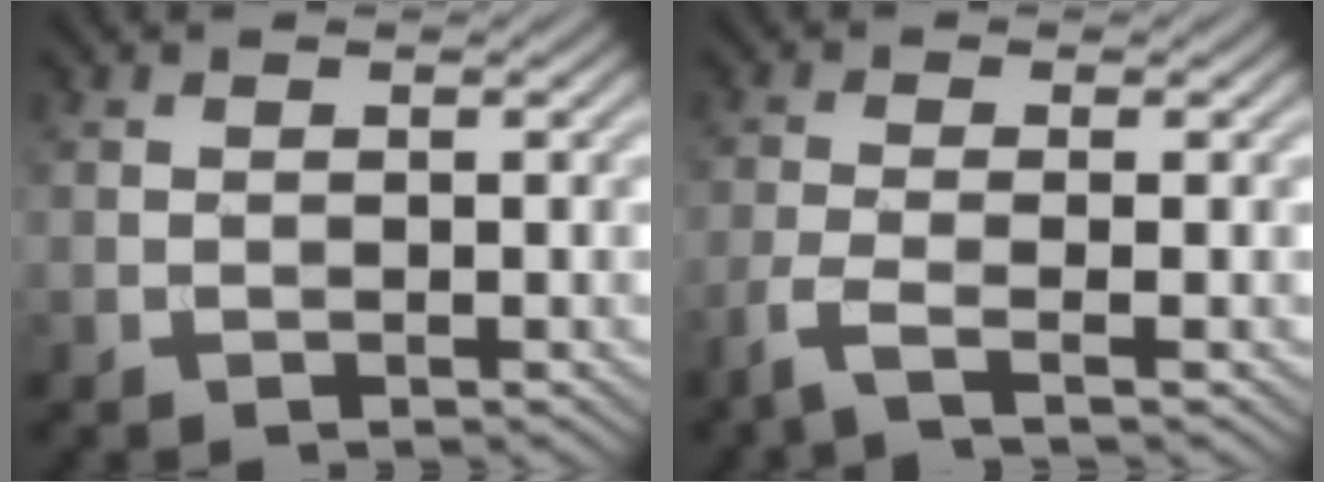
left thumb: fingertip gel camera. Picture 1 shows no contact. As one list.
[{"total": 3.4, "force": [-1.9, 0.5, 2.8], "torque": [-0.055, 0.000, -0.058]}]